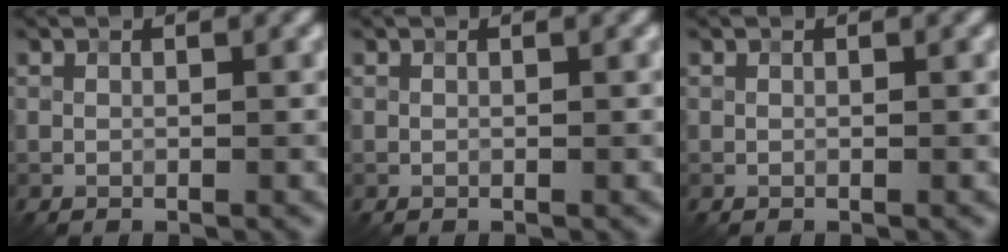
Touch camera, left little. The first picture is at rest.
{"total": 0.0}
{"total": 0.0}